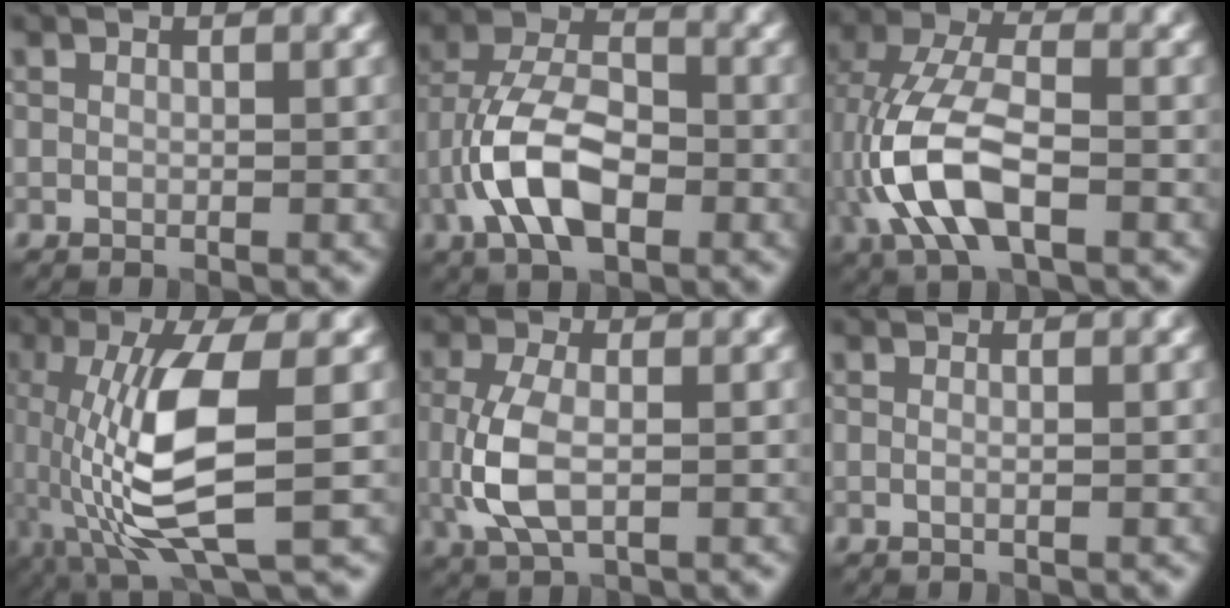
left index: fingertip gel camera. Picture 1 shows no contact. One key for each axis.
{"total": 8.2, "fx": -2.8, "fy": 4.3, "fz": 6.4, "tx": -0.132, "ty": 0.011, "tz": -0.061}
{"total": 8.5, "fx": -2.2, "fy": 4.0, "fz": 7.1, "tx": -0.157, "ty": 0.015, "tz": -0.050}
{"total": 9.5, "fx": -1.4, "fy": 2.6, "fz": 9.0, "tx": -0.187, "ty": -0.002, "tz": -0.026}
{"total": 4.8, "fx": -0.3, "fy": 2.5, "fz": 4.1, "tx": -0.103, "ty": -0.005, "tz": -0.008}
{"total": 0.9, "fx": 0.2, "fy": 0.4, "fz": 0.8, "tx": -0.008, "ty": -0.007, "tz": -0.007}